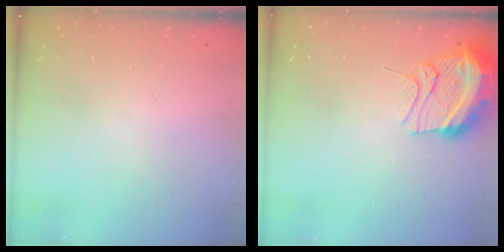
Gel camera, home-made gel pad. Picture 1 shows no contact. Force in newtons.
{"total": 12.4, "press": 12.3, "slide": 1.6}